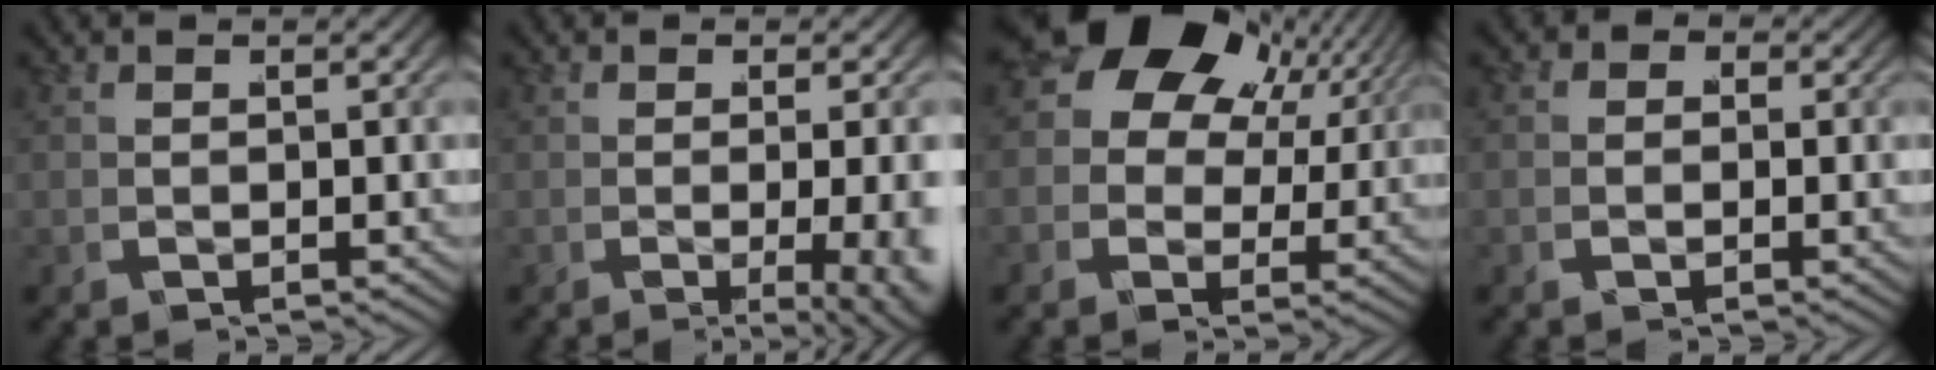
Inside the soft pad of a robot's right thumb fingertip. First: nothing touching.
{"total": 5.6, "force": [-1.6, 1.7, 5.1], "torque": [-0.075, -0.012, -0.022]}
{"total": 11.8, "force": [3.6, 8.4, 7.5], "torque": [-0.139, 0.019, 0.035]}
{"total": 1.7, "force": [-0.8, 1.5, -0.1], "torque": [-0.010, -0.004, -0.021]}